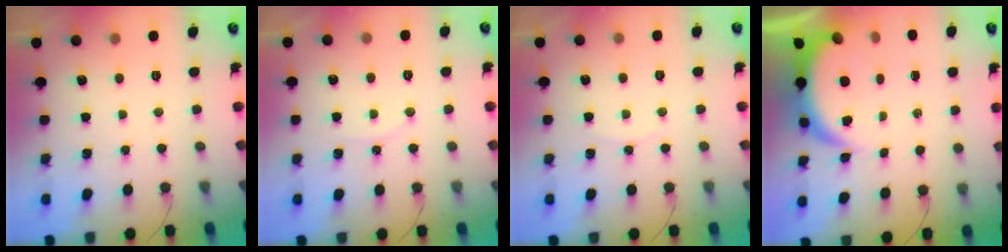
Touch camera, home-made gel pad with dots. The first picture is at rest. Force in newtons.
{"total": 4.4, "press": 4.3, "slide": 0.8}
{"total": 3.9, "press": 3.1, "slide": 2.4}
{"total": 5.6, "press": 5.6, "slide": 0.8}